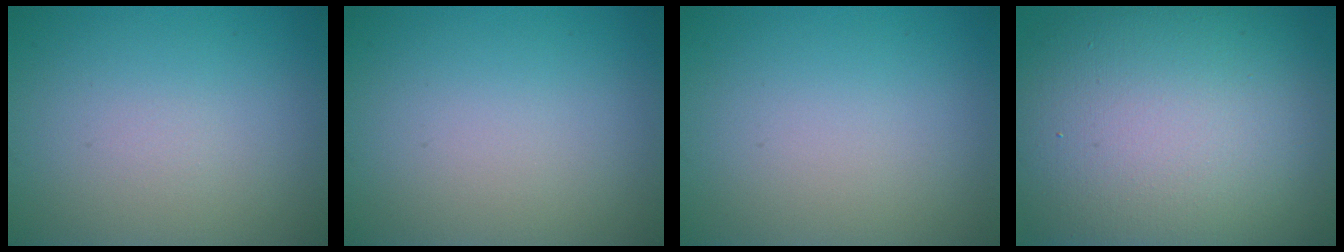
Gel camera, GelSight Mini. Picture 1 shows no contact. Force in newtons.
{"total": 0.0}
{"total": 0.0}
{"total": 17.2, "press": 17.2, "slide": 1.3}